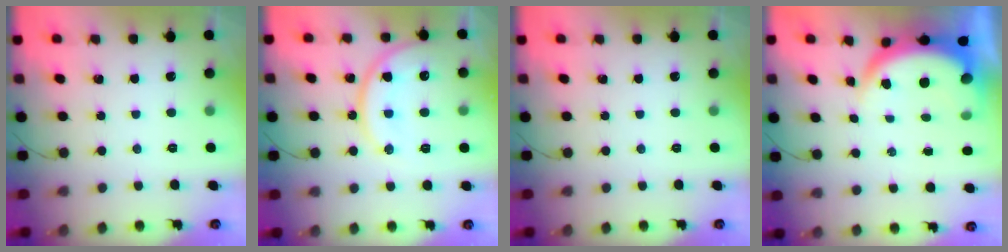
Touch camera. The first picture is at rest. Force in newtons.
{"total": 13.5, "press": 13.5, "slide": 1.2}
{"total": 0.0}
{"total": 7.3, "press": 7.3, "slide": 0.9}